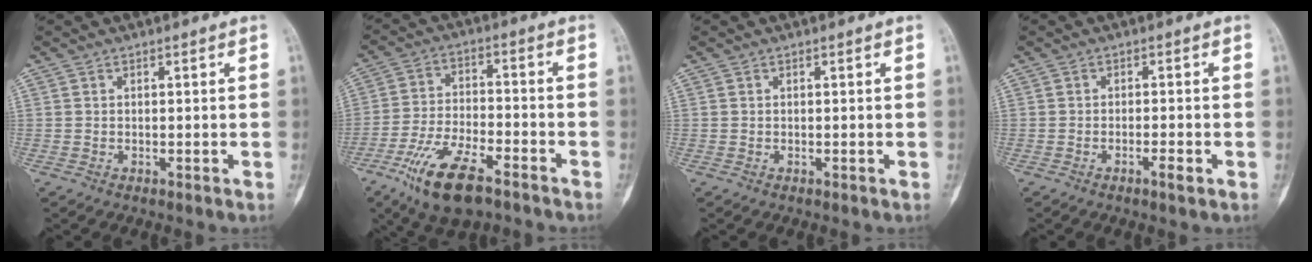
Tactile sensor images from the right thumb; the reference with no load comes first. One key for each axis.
{"total": 17.0, "fx": -10.5, "fy": 6.7, "fz": 11.6, "tx": -0.220, "ty": 0.044, "tz": -0.190}
{"total": 0.0}
{"total": 2.0, "fx": -1.1, "fy": 0.3, "fz": 1.7, "tx": -0.030, "ty": 0.002, "tz": -0.022}